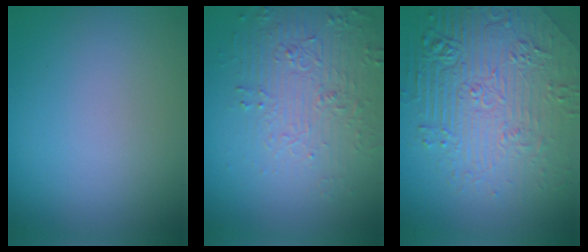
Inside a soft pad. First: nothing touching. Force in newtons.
{"total": 4.5, "press": 3.9, "slide": 2.2}
{"total": 8.2, "press": 6.2, "slide": 5.4}